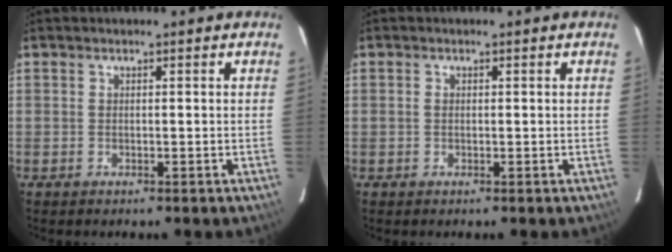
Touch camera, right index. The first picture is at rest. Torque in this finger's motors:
{"motor_torque": [-0.07, 0.11, -0.04, 0.00]}